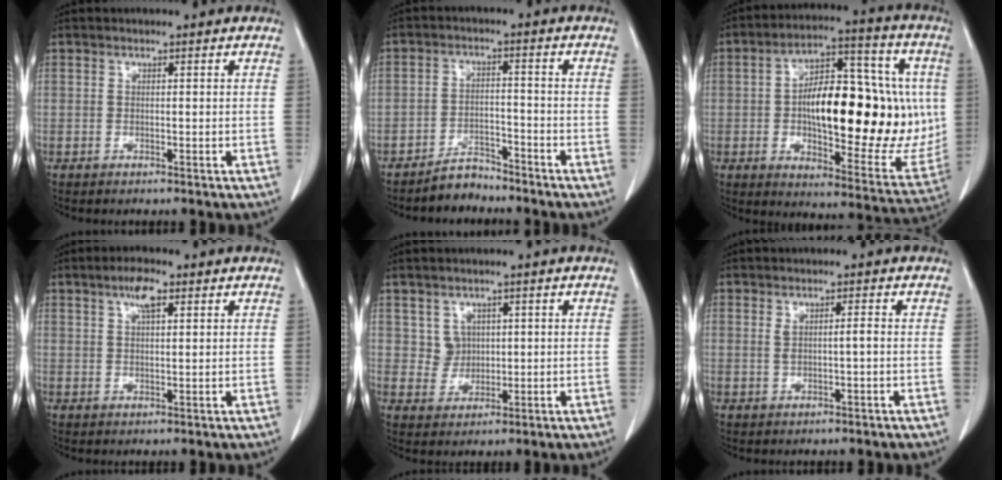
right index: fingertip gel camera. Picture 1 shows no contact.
{"total": 3.9, "force": [-3.7, 1.4, 0.2], "torque": [-0.003, -0.001, -0.062]}
{"total": 25.6, "force": [0.7, 9.5, 23.8], "torque": [-0.334, 0.024, 0.019]}
{"total": 3.9, "force": [2.1, 1.0, 3.2], "torque": [-0.066, 0.007, 0.038]}
{"total": 3.2, "force": [1.2, 2.9, 0.4], "torque": [-0.005, 0.004, 0.026]}
{"total": 1.9, "force": [0.2, 0.2, 1.9], "torque": [-0.034, 0.004, 0.010]}